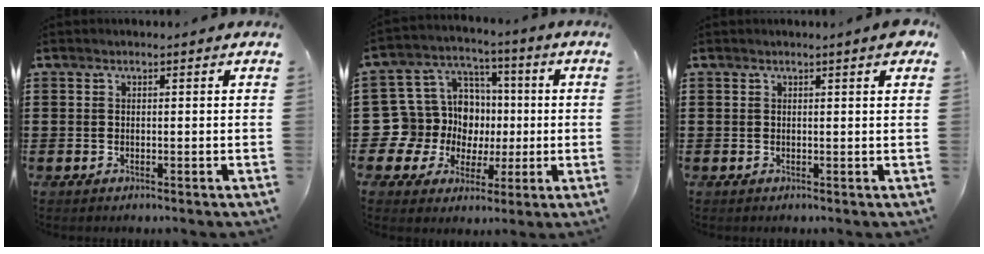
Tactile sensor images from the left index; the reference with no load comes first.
{"total": 12.3, "force": [-0.2, 11.9, 3.0], "torque": [-0.127, -0.010, 0.008]}
{"total": 1.3, "force": [0.8, -0.1, 1.1], "torque": [-0.013, -0.004, 0.013]}